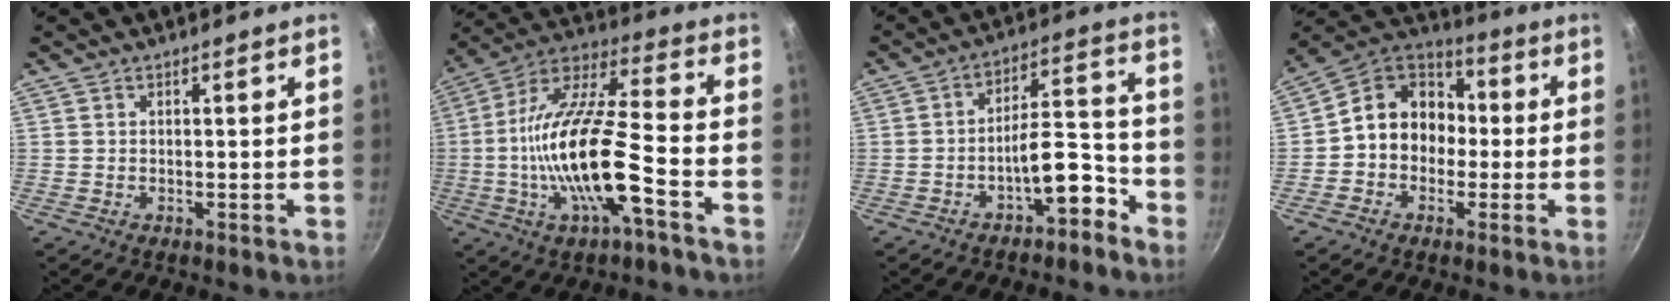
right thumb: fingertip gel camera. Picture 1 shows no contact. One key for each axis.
{"total": 19.9, "fx": -5.7, "fy": 5.7, "fz": 18.2, "tx": -0.341, "ty": 0.037, "tz": -0.117}
{"total": 9.1, "fx": -5.3, "fy": 3.5, "fz": 6.5, "tx": -0.074, "ty": 0.074, "tz": -0.072}
{"total": 12.3, "fx": -0.7, "fy": 10.3, "fz": 6.7, "tx": -0.063, "ty": 0.040, "tz": -0.036}